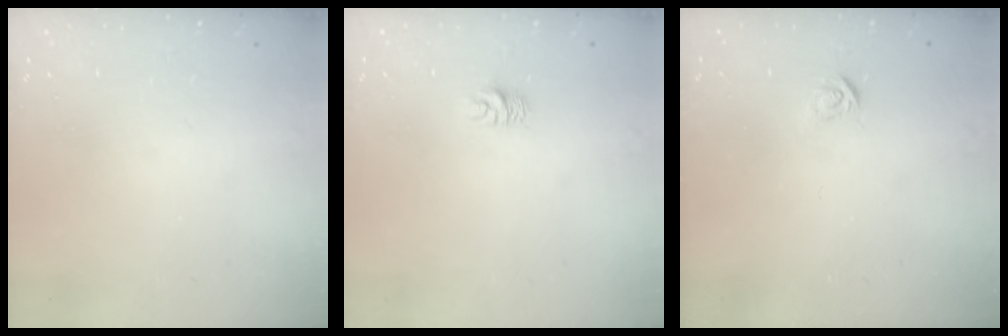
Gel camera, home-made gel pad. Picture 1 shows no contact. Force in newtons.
{"total": 4.6, "press": 4.6, "slide": 0.4}
{"total": 2.6, "press": 2.6, "slide": 0.3}